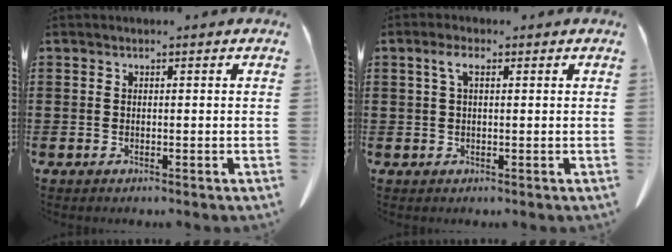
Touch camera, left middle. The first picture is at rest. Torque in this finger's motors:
{"motor_torque": [0.31, 0.28, -0.03, -0.04]}